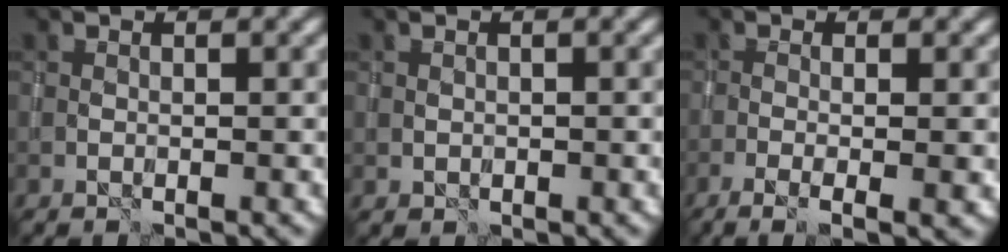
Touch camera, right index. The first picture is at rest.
{"total": 0.6, "force": [0.0, 0.6, 0.1], "torque": [0.001, -0.004, 0.002]}
{"total": 4.6, "force": [-1.2, 1.4, 4.2], "torque": [-0.061, -0.007, -0.021]}